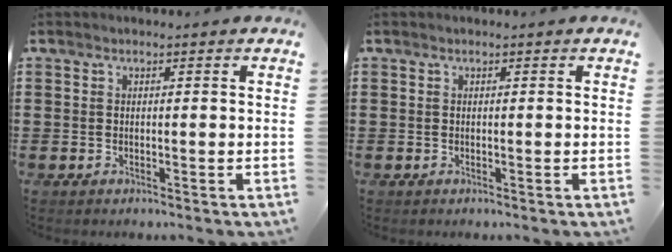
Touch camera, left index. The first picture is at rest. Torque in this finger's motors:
{"motor_torque": [0.00, 0.00, 0.01, 0.00]}